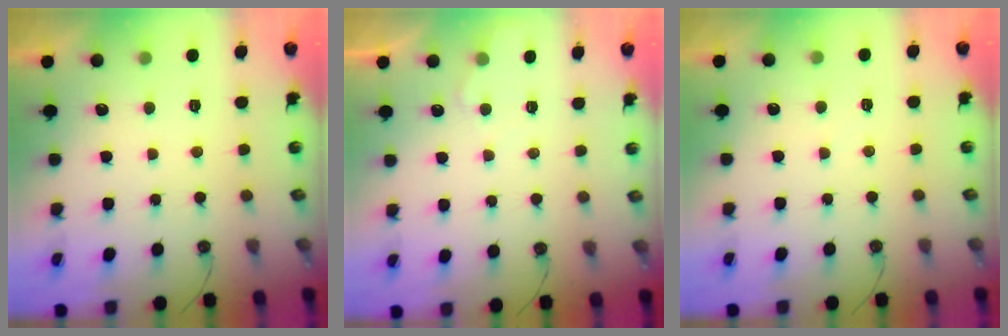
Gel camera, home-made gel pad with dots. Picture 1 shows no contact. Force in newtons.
{"total": 3.8, "press": 3.7, "slide": 0.5}
{"total": 2.9, "press": 2.9, "slide": 0.4}